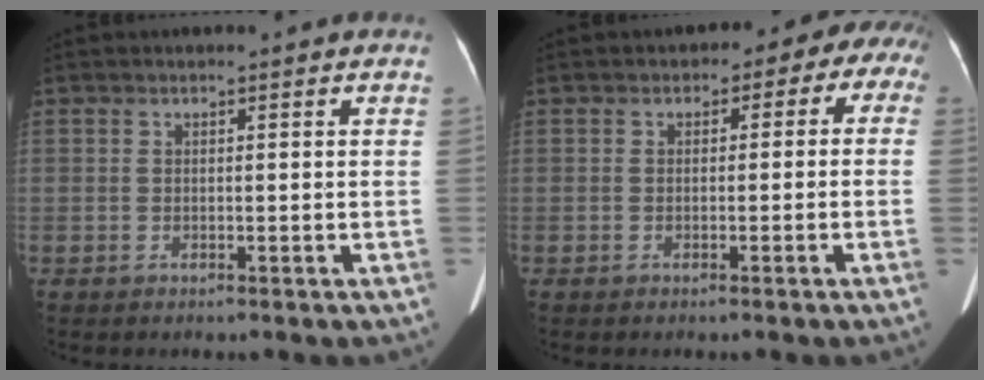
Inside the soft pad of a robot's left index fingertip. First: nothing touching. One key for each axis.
{"total": 5.6, "fx": 0.7, "fy": 3.7, "fz": 4.1, "tx": -0.032, "ty": 0.022, "tz": -0.002}